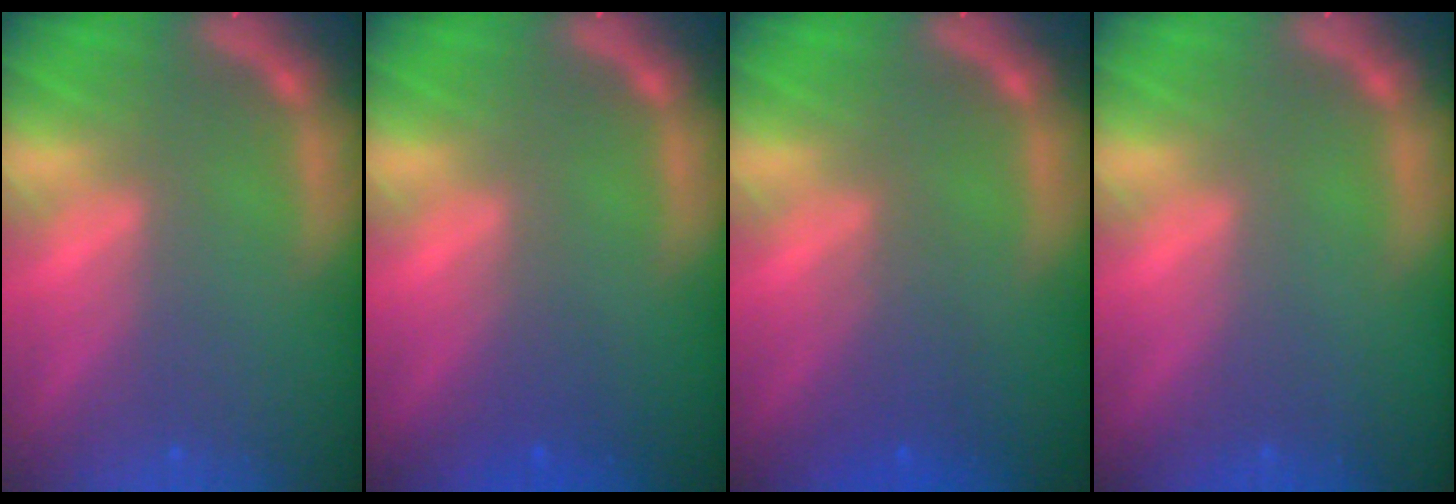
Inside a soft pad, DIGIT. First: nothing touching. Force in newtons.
{"total": 1.4}
{"total": 2.5}
{"total": 0.0}